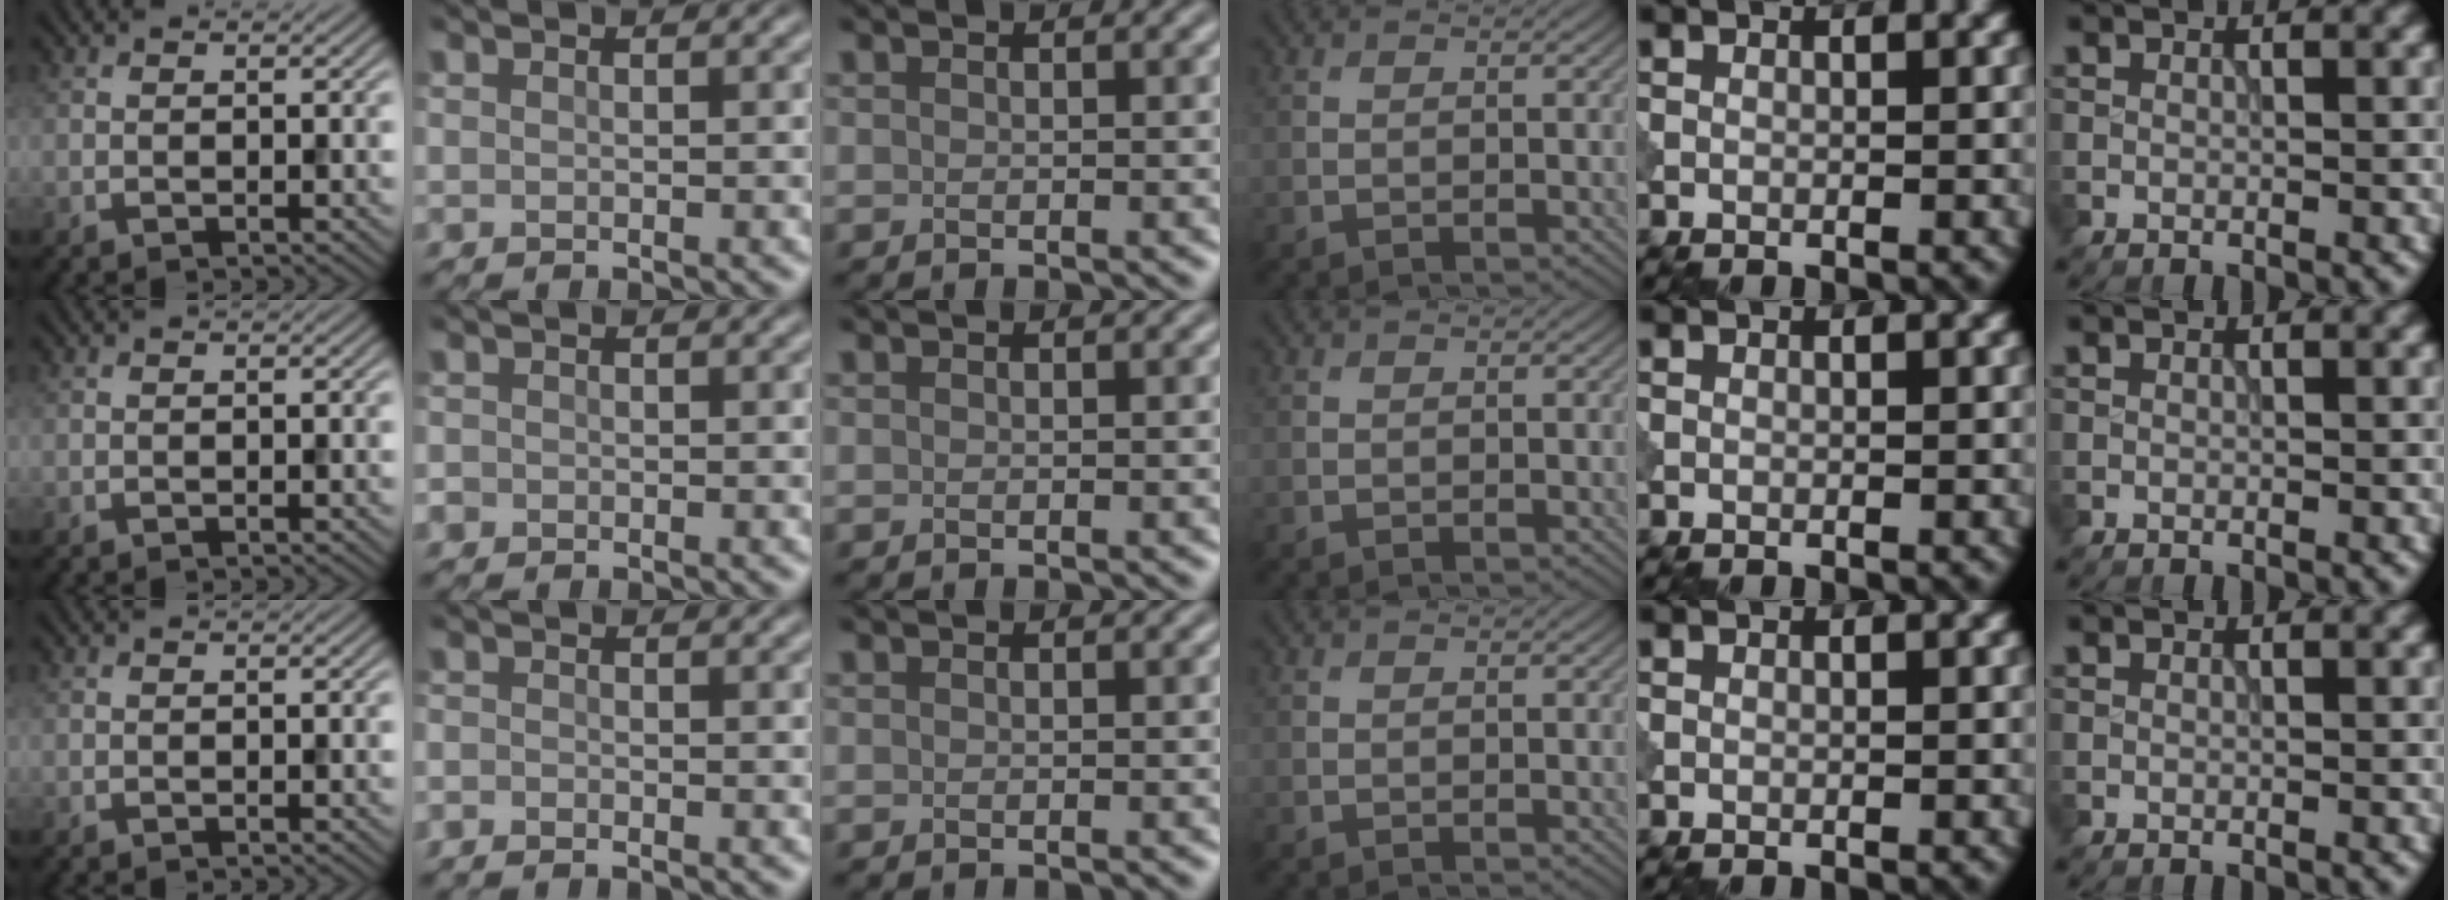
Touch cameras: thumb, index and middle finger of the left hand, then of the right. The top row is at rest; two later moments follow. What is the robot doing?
{"motion": "press", "object": "tv remote"}